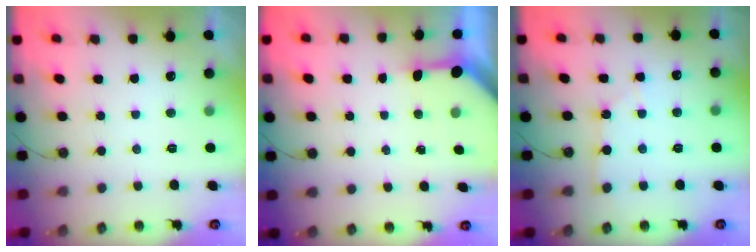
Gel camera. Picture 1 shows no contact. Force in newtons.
{"total": 3.4, "press": 3.4, "slide": 0.4}
{"total": 7.1, "press": 7.1, "slide": 0.8}